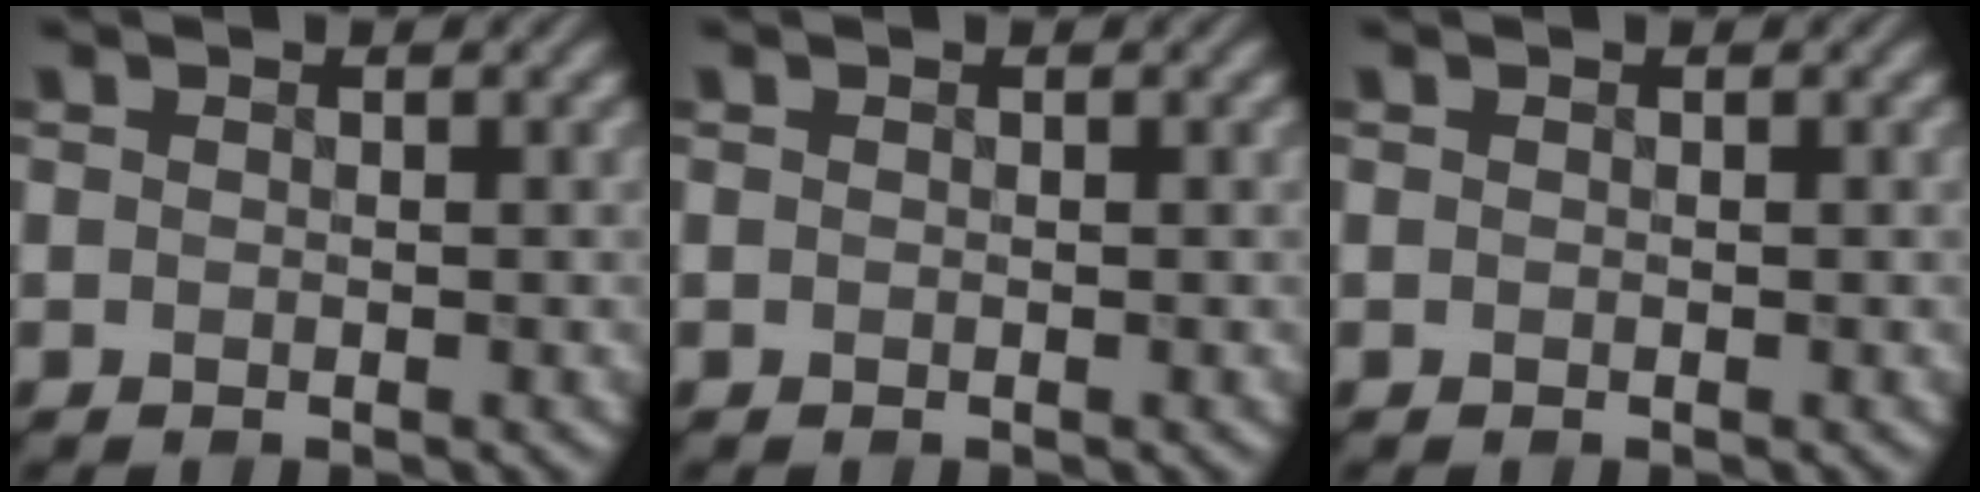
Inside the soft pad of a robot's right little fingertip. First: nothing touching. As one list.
[{"total": 0.0}, {"total": 0.0}]